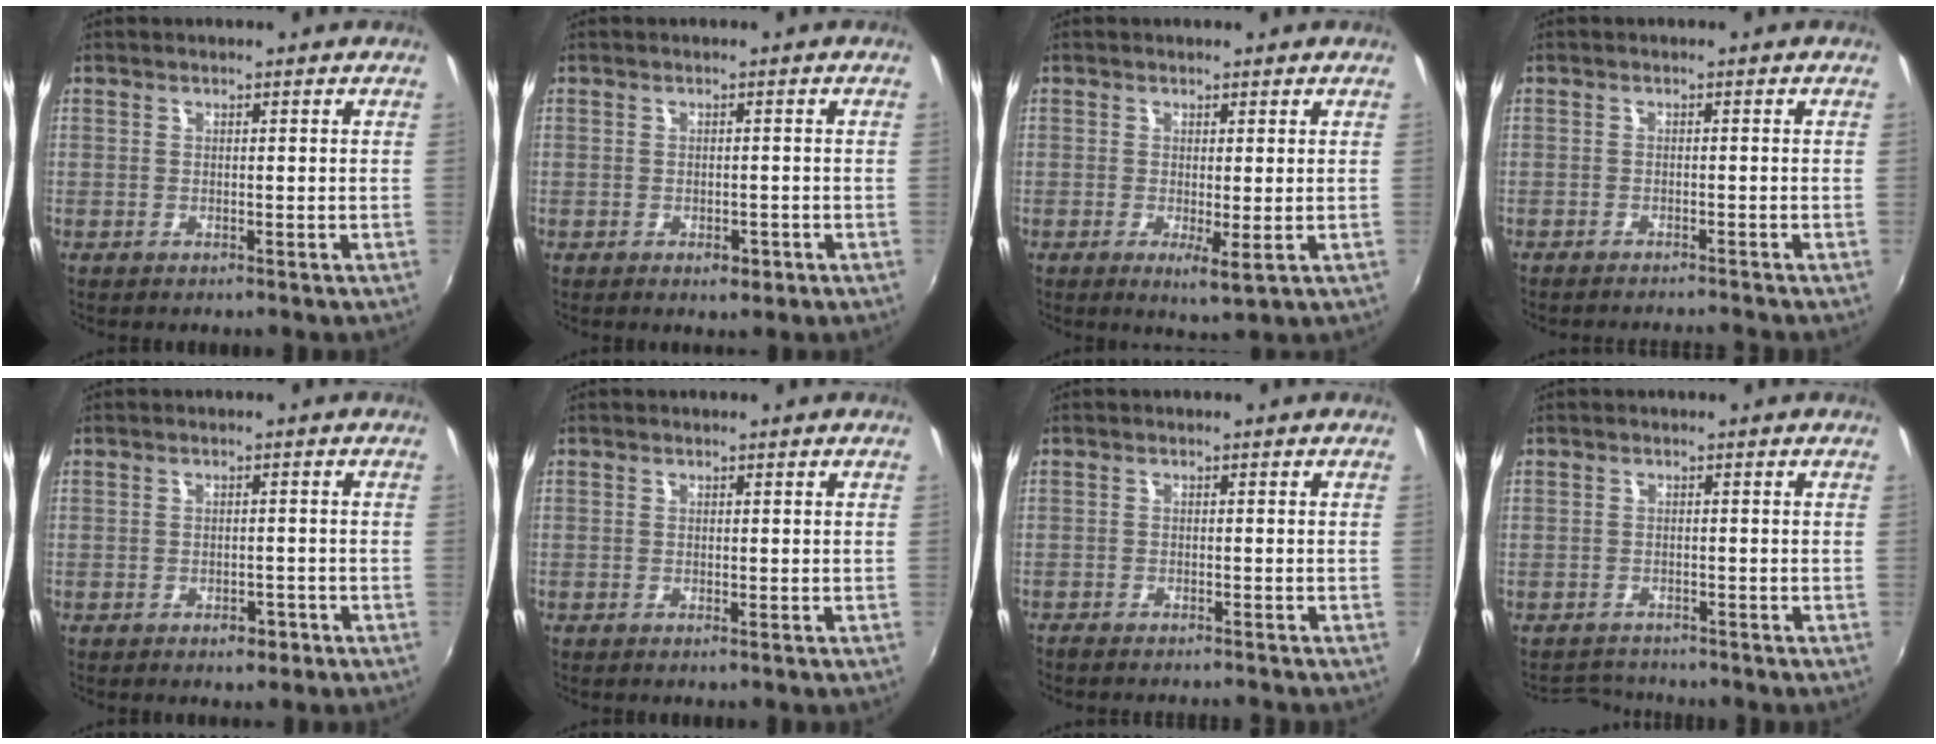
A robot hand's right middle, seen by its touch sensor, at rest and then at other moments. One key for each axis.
{"total": 2.2, "fx": -1.1, "fy": 1.3, "fz": 1.4, "tx": -0.022, "ty": -0.003, "tz": -0.013}
{"total": 3.0, "fx": -0.1, "fy": 0.4, "fz": 2.9, "tx": -0.052, "ty": -0.013, "tz": -0.002}
{"total": 4.0, "fx": -3.8, "fy": 0.0, "fz": 1.2, "tx": -0.034, "ty": -0.010, "tz": -0.062}
{"total": 2.7, "fx": -1.7, "fy": 1.6, "fz": 1.3, "tx": -0.024, "ty": -0.001, "tz": -0.018}
{"total": 0.0}
{"total": 3.3, "fx": -3.1, "fy": 0.3, "fz": 1.0, "tx": -0.035, "ty": -0.012, "tz": -0.052}
{"total": 2.9, "fx": -2.6, "fy": 1.3, "fz": -0.5, "tx": -0.003, "ty": 0.009, "tz": -0.049}